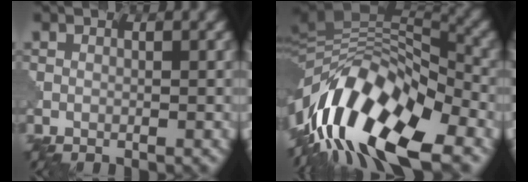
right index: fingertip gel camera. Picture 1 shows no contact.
{"total": 15.3, "force": [-7.0, 6.1, 12.2], "torque": [-0.218, 0.029, -0.139]}